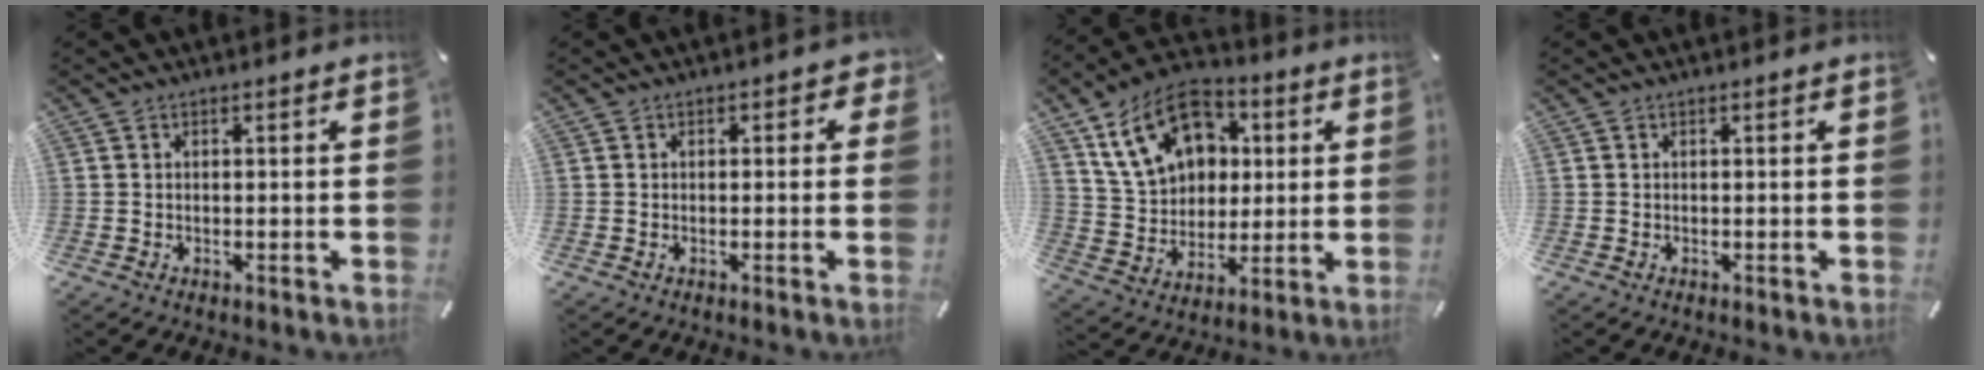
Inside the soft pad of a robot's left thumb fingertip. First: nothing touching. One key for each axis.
{"total": 1.7, "fx": -0.1, "fy": 1.4, "fz": 1.0, "tx": -0.004, "ty": 0.000, "tz": -0.007}
{"total": 17.6, "fx": 6.5, "fy": 13.5, "fz": 9.2, "tx": -0.160, "ty": -0.011, "tz": 0.127}
{"total": 0.0}